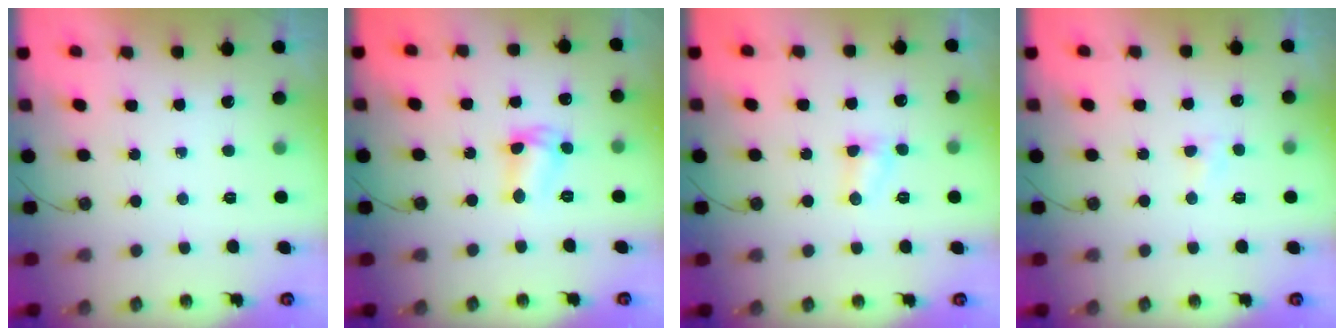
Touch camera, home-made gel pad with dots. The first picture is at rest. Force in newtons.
{"total": 6.9, "press": 6.9, "slide": 0.4}
{"total": 3.7, "press": 3.7, "slide": 0.5}
{"total": 2.9, "press": 2.9, "slide": 0.4}